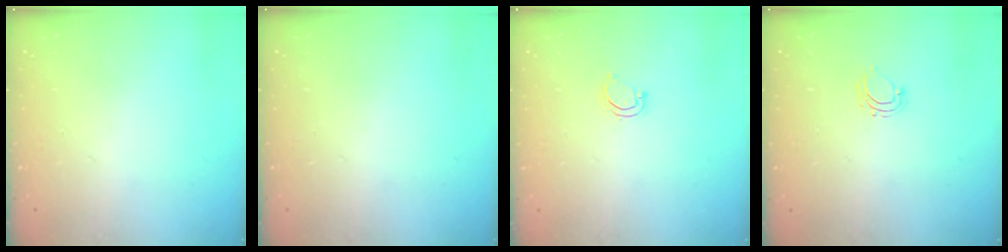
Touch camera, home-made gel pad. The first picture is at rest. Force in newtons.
{"total": 0.0}
{"total": 3.0, "press": 3.0, "slide": 0.2}
{"total": 4.5, "press": 4.4, "slide": 0.6}